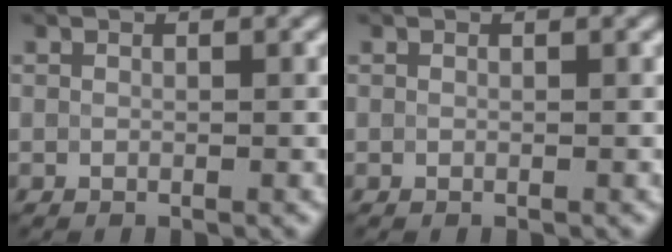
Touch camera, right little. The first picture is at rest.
{"total": 0.0}